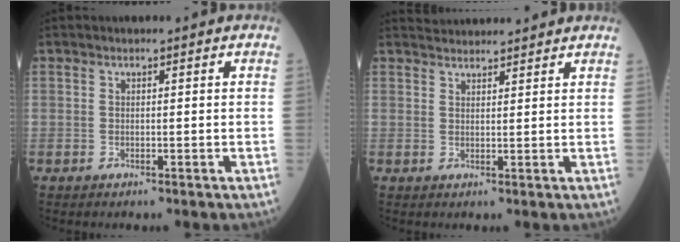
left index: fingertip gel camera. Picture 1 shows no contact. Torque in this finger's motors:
{"motor_torque": [-0.85, -1.29, -0.08, -0.03]}